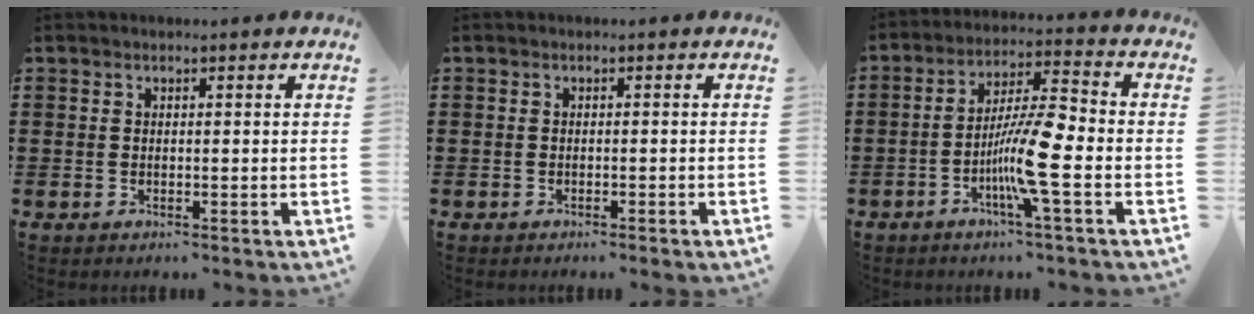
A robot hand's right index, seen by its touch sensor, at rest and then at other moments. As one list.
[{"total": 0.5, "force": [-0.5, 0.0, 0.2], "torque": [-0.004, -0.002, -0.010]}, {"total": 9.7, "force": [-2.8, 1.0, 9.2], "torque": [-0.190, -0.012, -0.060]}]